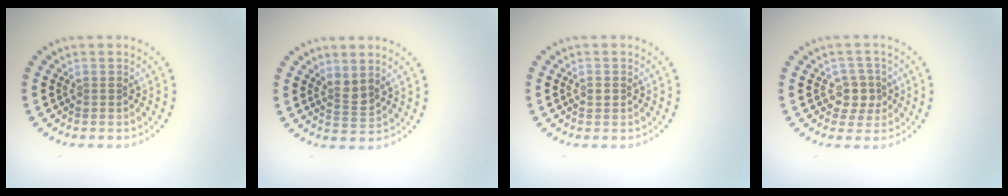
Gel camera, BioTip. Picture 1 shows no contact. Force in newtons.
{"total": 1.7, "press": 1.3, "slide": 1.2}
{"total": 1.0, "press": 1.0, "slide": 0.2}
{"total": 2.5, "press": 2.2, "slide": 1.1}